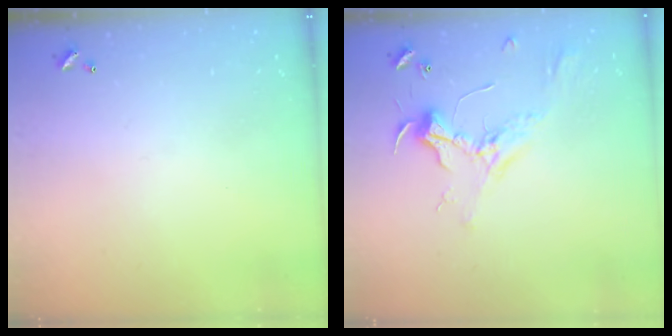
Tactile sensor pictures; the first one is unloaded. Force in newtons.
{"total": 2.3, "press": 2.2, "slide": 0.7}